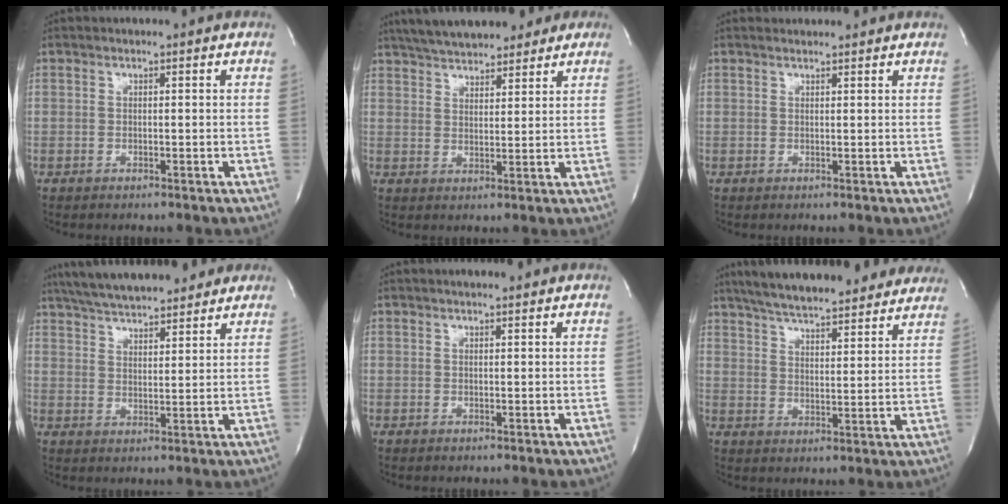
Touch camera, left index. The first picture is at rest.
{"total": 14.2, "force": [12.0, 4.8, 6.0], "torque": [-0.095, 0.033, 0.176]}
{"total": 2.2, "force": [2.2, 0.3, 0.1], "torque": [-0.013, 0.017, 0.034]}
{"total": 16.4, "force": [14.3, 3.6, 7.1], "torque": [-0.121, 0.034, 0.216]}
{"total": 1.7, "force": [1.5, 0.2, 0.7], "torque": [-0.012, 0.012, 0.024]}
{"total": 23.8, "force": [21.0, 4.6, 10.2], "torque": [-0.167, 0.014, 0.277]}